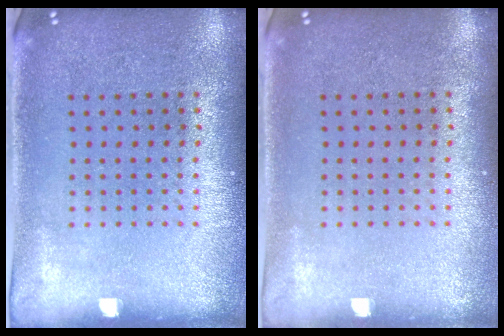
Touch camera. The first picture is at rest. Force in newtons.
{"total": 0.0}